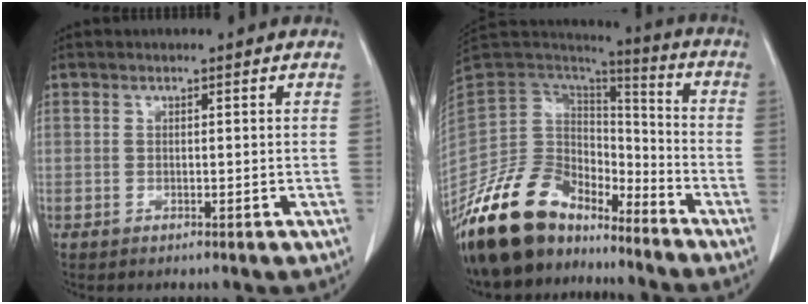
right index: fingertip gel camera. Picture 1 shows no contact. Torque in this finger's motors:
{"motor_torque": [0.04, -0.20, 0.19, -0.06]}